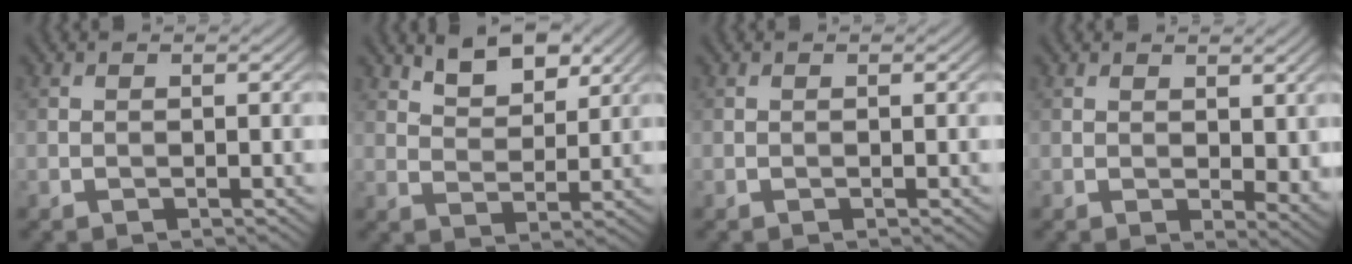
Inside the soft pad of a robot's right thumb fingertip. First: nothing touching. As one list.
[{"total": 5.4, "force": [3.8, 2.5, 2.9], "torque": [-0.051, -0.005, 0.071]}, {"total": 0.0}, {"total": 3.3, "force": [1.3, 1.7, 2.6], "torque": [-0.039, -0.005, 0.027]}]